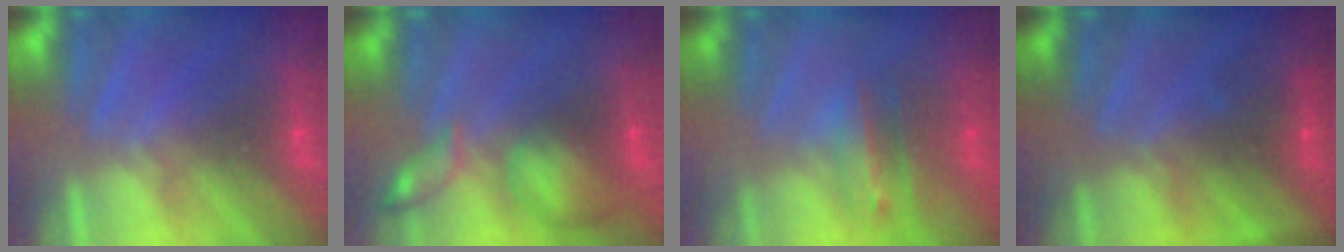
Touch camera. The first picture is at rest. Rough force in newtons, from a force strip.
{"total": 7.5}
{"total": 2.8}
{"total": 2.7}